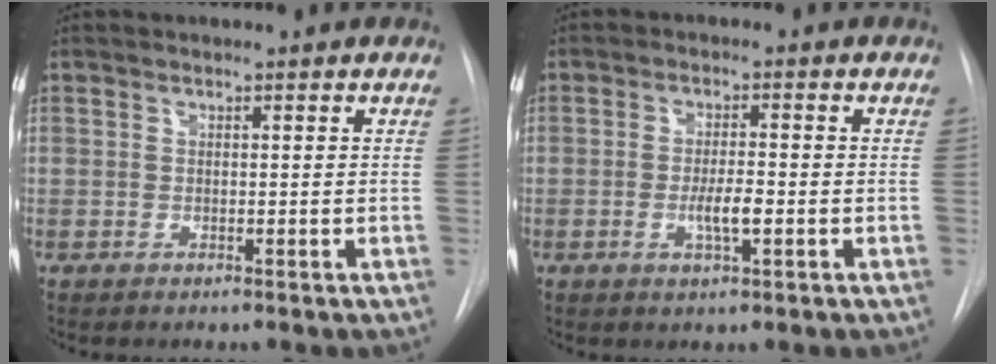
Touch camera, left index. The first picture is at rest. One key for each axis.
{"total": 3.7, "fx": -1.1, "fy": 0.7, "fz": 3.5, "tx": -0.064, "ty": -0.004, "tz": -0.018}